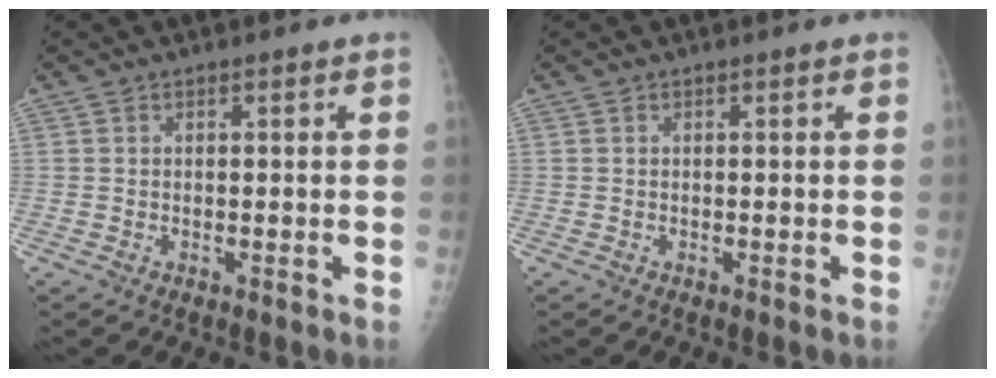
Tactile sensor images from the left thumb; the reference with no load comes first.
{"total": 0.0}